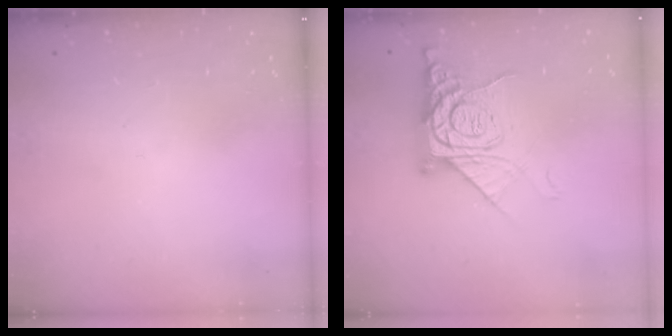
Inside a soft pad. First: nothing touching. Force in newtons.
{"total": 13.7, "press": 13.6, "slide": 1.5}